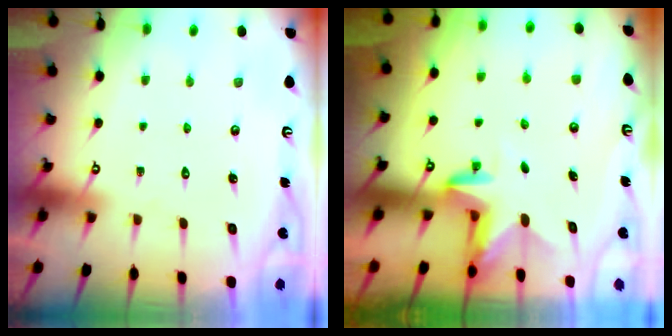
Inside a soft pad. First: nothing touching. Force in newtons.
{"total": 3.4, "press": 3.4, "slide": 0.1}